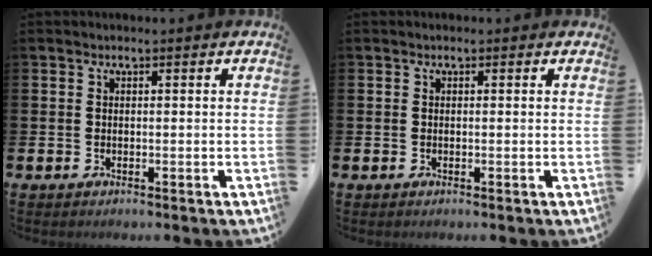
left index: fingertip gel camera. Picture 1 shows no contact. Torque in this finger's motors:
{"motor_torque": [1.11, -1.03, 0.23, 0.01]}